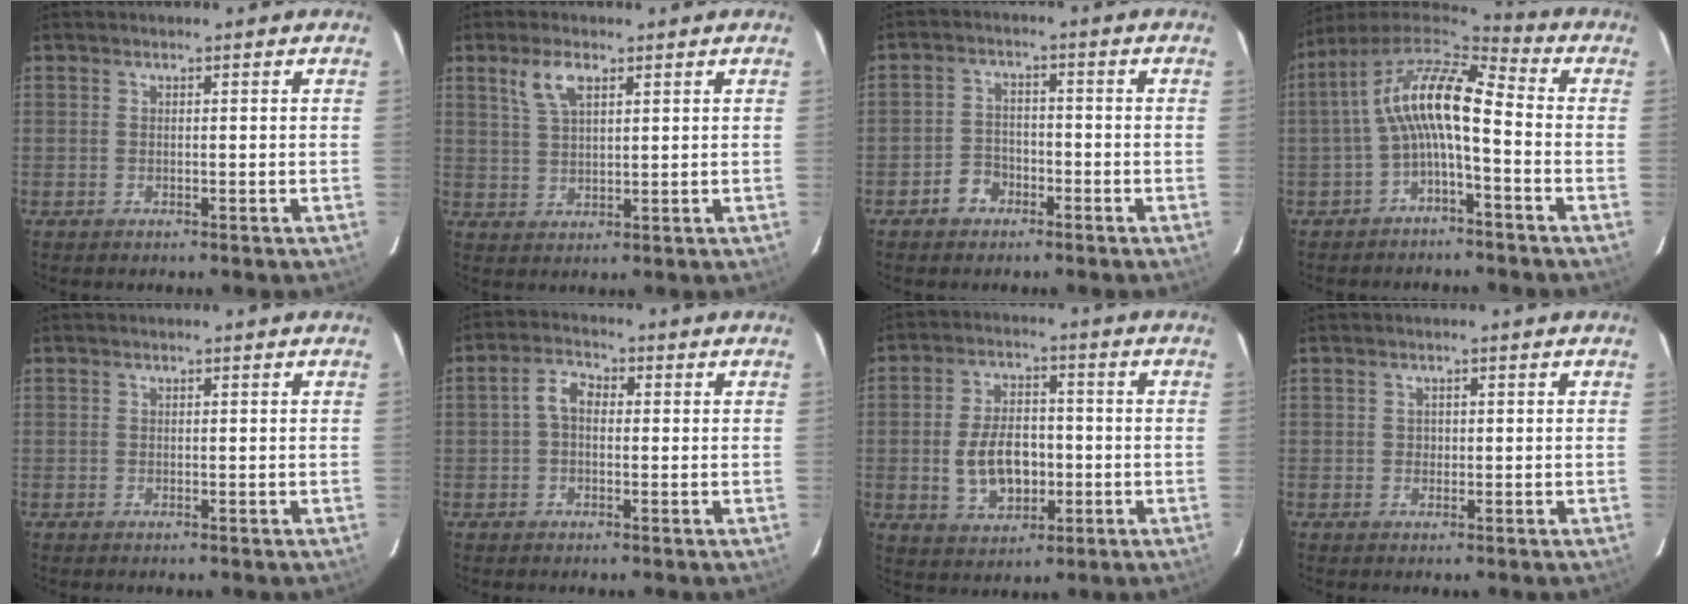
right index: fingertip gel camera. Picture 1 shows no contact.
{"total": 5.2, "force": [2.8, 2.2, 3.8], "torque": [-0.076, 0.008, 0.058]}
{"total": 4.3, "force": [-2.7, 3.1, 1.2], "torque": [-0.031, 0.012, -0.044]}
{"total": 11.8, "force": [-1.7, 3.5, 11.1], "torque": [-0.218, 0.020, -0.036]}
{"total": 0.0}
{"total": 3.5, "force": [-0.1, 2.5, 2.5], "torque": [-0.049, 0.015, -0.003]}
{"total": 9.9, "force": [-1.7, 6.2, 7.6], "torque": [-0.152, 0.010, -0.018]}
{"total": 0.9, "force": [0.0, 0.9, 0.0], "torque": [0.004, 0.002, 0.000]}